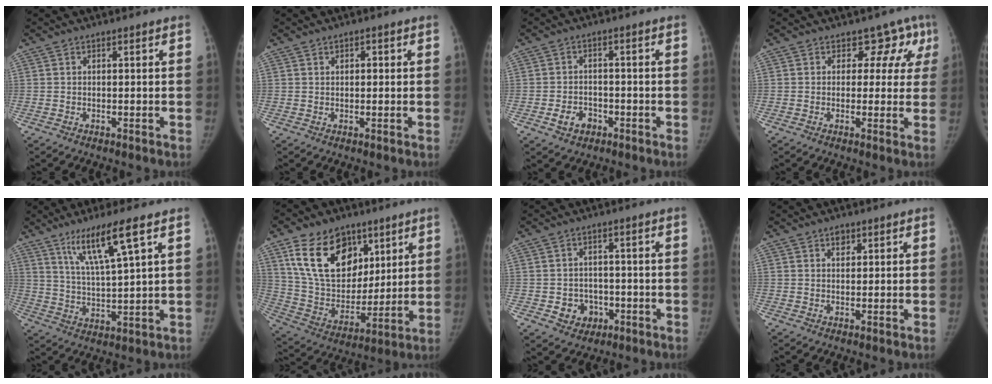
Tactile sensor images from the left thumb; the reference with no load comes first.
{"total": 1.4, "force": [0.4, 1.1, 0.9], "torque": [-0.003, 0.002, 0.004]}
{"total": 4.5, "force": [-2.2, 3.4, 2.0], "torque": [-0.022, 0.017, -0.031]}
{"total": 6.3, "force": [3.3, 5.1, 1.7], "torque": [0.031, -0.008, 0.022]}
{"total": 11.0, "force": [6.1, 0.7, 9.1], "torque": [-0.169, -0.028, 0.119]}
{"total": 20.6, "force": [10.3, 13.9, 11.3], "torque": [-0.160, -0.039, 0.193]}
{"total": 5.5, "force": [-1.8, 4.8, 1.9], "torque": [0.001, 0.014, -0.019]}
{"total": 1.9, "force": [1.1, 1.3, 0.9], "torque": [0.000, -0.004, 0.016]}